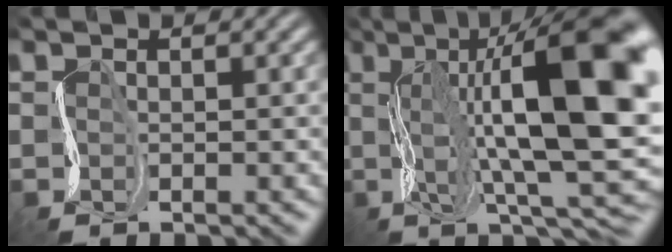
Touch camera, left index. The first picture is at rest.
{"total": 17.9, "force": [2.7, 6.9, 16.3], "torque": [-0.235, 0.010, 0.043]}